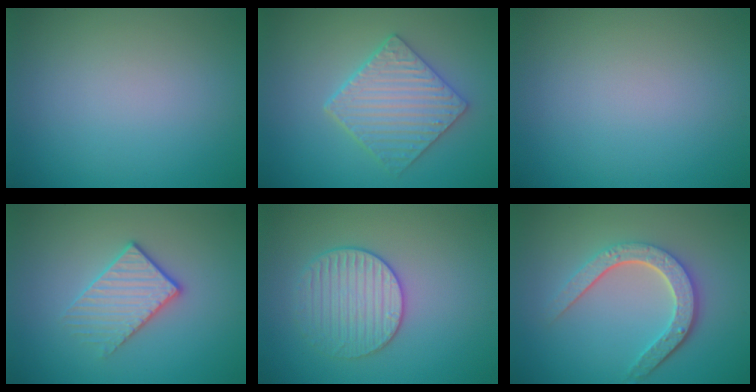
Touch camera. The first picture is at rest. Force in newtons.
{"total": 4.7, "press": 4.0, "slide": 2.4}
{"total": 0.0}
{"total": 2.6, "press": 2.3, "slide": 1.2}
{"total": 3.1, "press": 3.1, "slide": 0.1}
{"total": 4.7, "press": 3.5, "slide": 3.1}